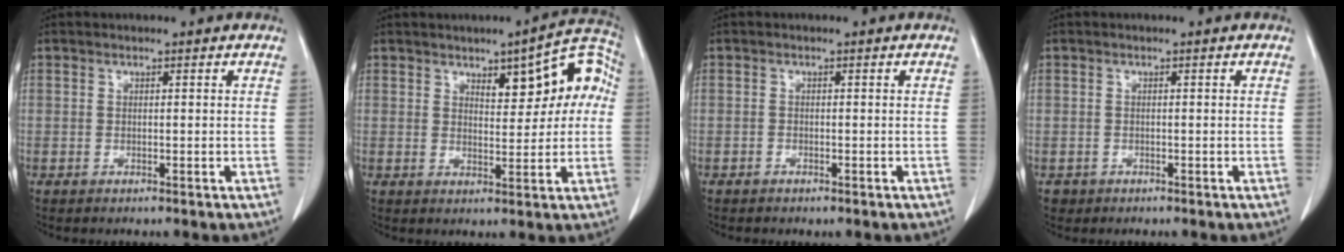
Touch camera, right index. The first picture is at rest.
{"total": 10.0, "force": [2.4, 3.8, 8.9], "torque": [-0.099, 0.035, 0.030]}
{"total": 0.6, "force": [-0.4, 0.4, 0.1], "torque": [-0.007, 0.001, -0.005]}
{"total": 1.3, "force": [-0.6, 1.1, -0.2], "torque": [-0.007, 0.004, -0.009]}